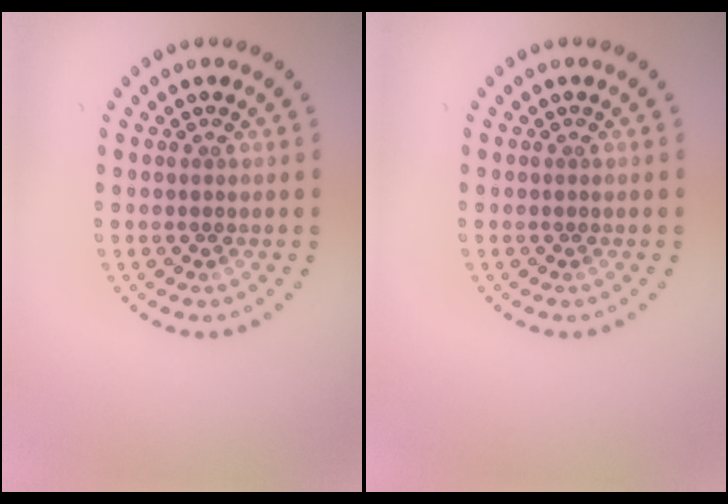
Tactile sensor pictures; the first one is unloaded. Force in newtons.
{"total": 0.0}